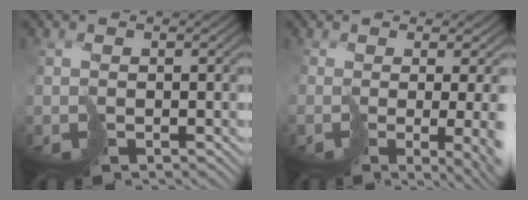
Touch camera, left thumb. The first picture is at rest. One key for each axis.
{"total": 8.6, "fx": -1.4, "fy": 2.8, "fz": 8.1, "tx": -0.084, "ty": -0.031, "tz": 0.019}